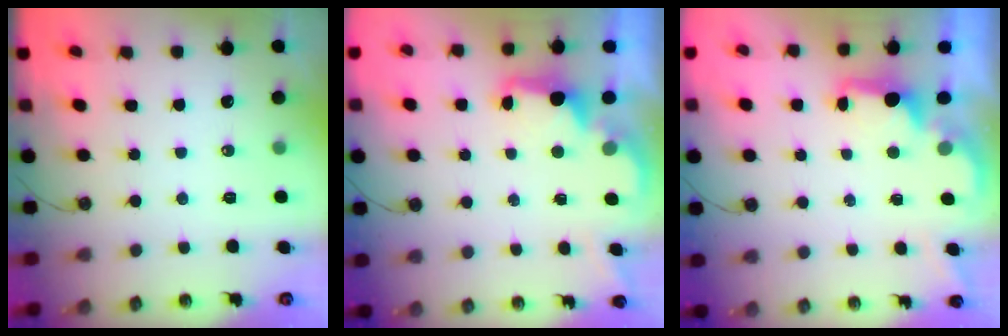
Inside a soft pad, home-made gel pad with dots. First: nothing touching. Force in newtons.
{"total": 2.6, "press": 2.5, "slide": 0.6}
{"total": 2.0, "press": 1.8, "slide": 0.8}